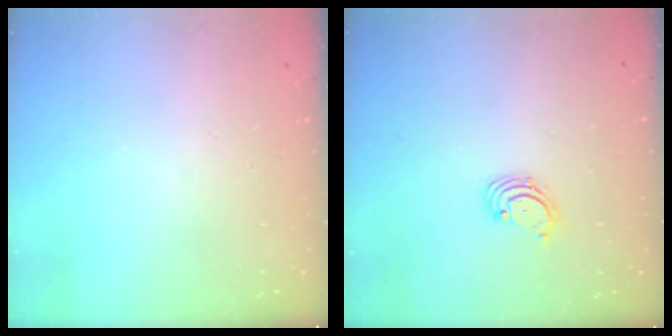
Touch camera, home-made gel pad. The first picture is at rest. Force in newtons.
{"total": 1.6, "press": 1.6, "slide": 0.2}